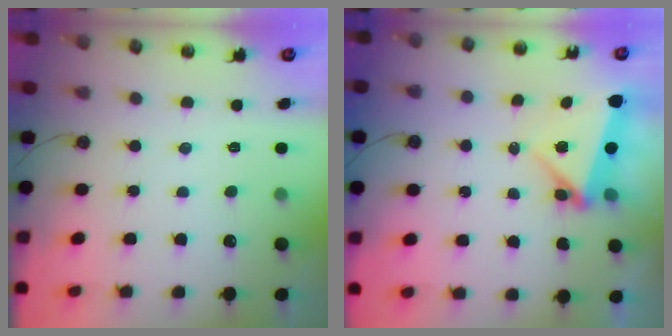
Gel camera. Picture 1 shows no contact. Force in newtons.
{"total": 5.7, "press": 5.5, "slide": 1.5}